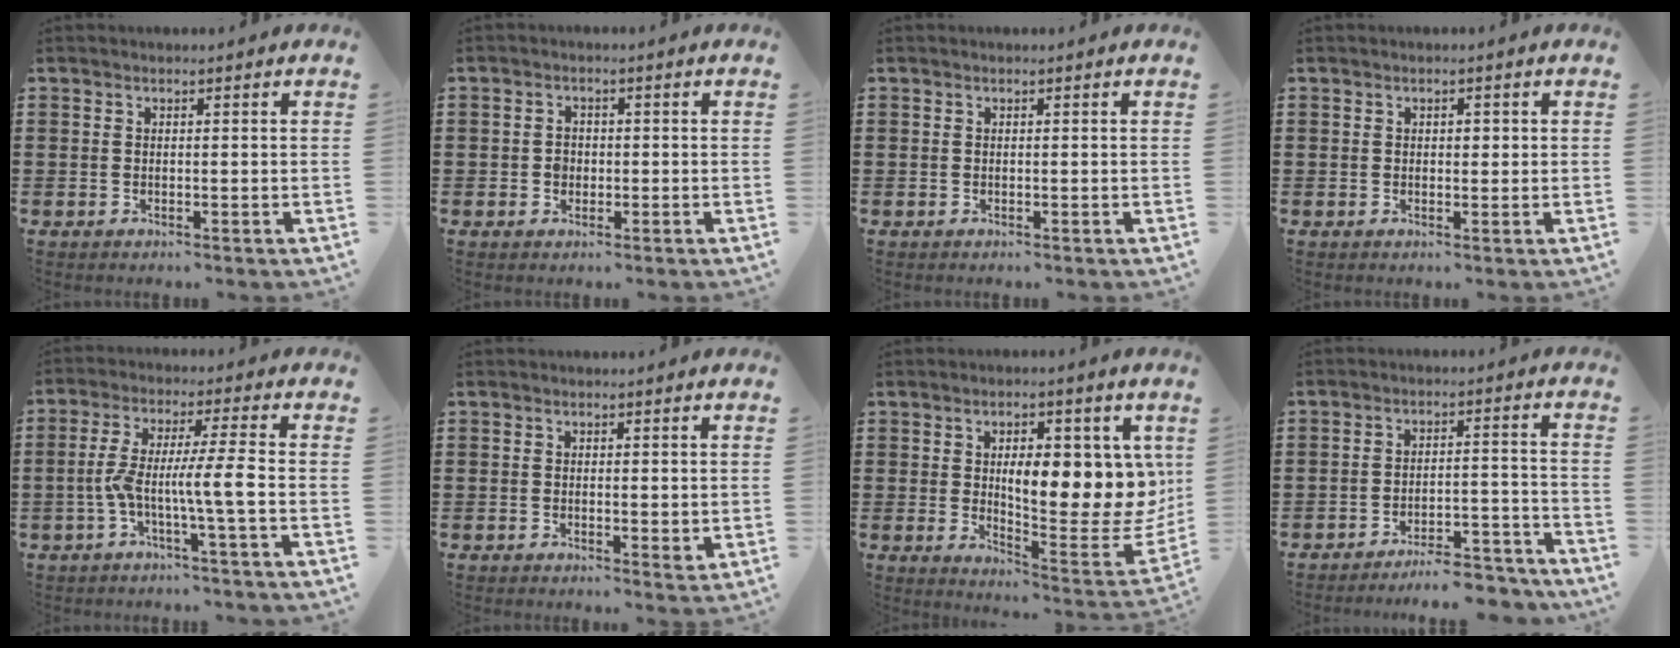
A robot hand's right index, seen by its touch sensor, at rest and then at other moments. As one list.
[{"total": 1.9, "force": [-0.4, 1.6, 0.9], "torque": [-0.021, 0.006, -0.009]}, {"total": 0.0}, {"total": 0.9, "force": [0.2, 0.6, 0.6], "torque": [-0.004, 0.003, 0.001]}, {"total": 7.9, "force": [-2.2, 0.1, 7.6], "torque": [-0.154, -0.007, -0.050]}, {"total": 1.0, "force": [0.1, 0.6, 0.8], "torque": [-0.015, 0.004, 0.001]}, {"total": 11.5, "force": [2.4, 4.6, 10.3], "torque": [-0.133, -0.026, 0.035]}, {"total": 6.0, "force": [-5.8, 0.5, 1.6], "torque": [-0.022, 0.009, -0.112]}]